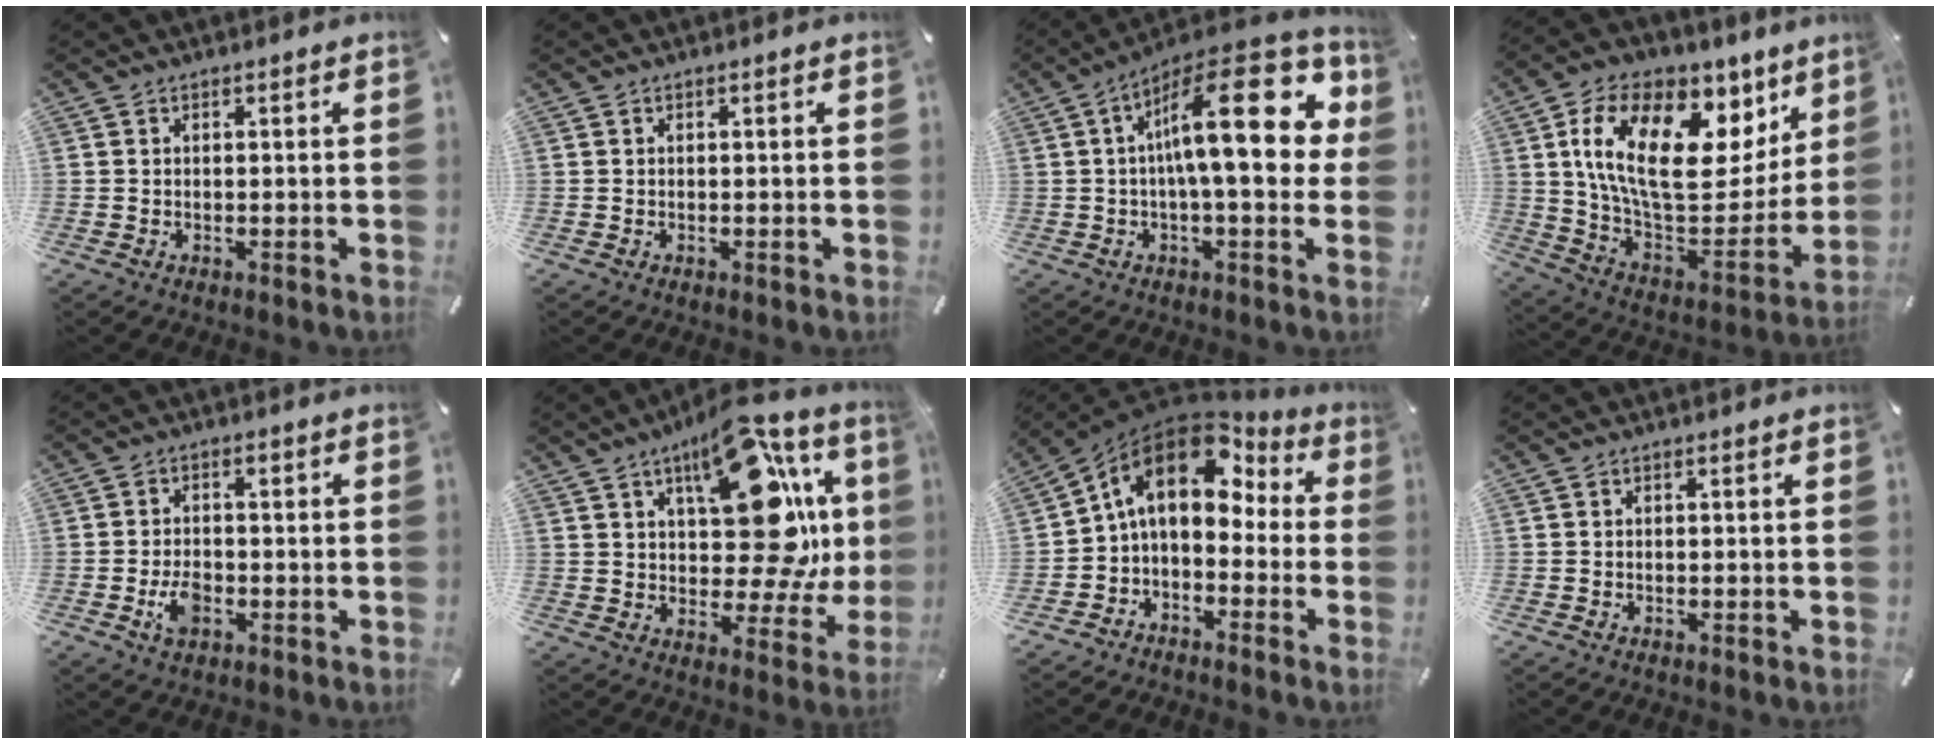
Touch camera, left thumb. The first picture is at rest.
{"total": 0.0}
{"total": 23.3, "force": [4.5, 8.1, 21.3], "torque": [-0.336, -0.033, 0.066]}
{"total": 24.9, "force": [9.6, 13.6, 18.5], "torque": [-0.318, -0.045, 0.169]}
{"total": 5.4, "force": [-1.7, 3.5, 3.8], "torque": [-0.074, 0.003, -0.034]}
{"total": 24.8, "force": [9.1, 12.9, 19.1], "torque": [-0.247, -0.054, 0.154]}
{"total": 13.4, "force": [2.9, 9.4, 9.2], "torque": [-0.152, 0.000, 0.048]}
{"total": 0.0}